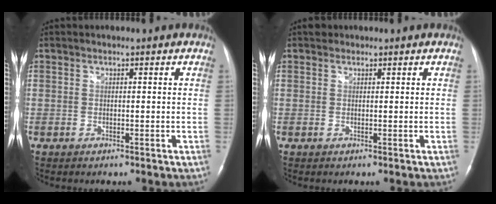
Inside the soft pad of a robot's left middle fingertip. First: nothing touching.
{"total": 0.7, "force": [0.5, 0.5, 0.0], "torque": [-0.001, 0.004, 0.007]}